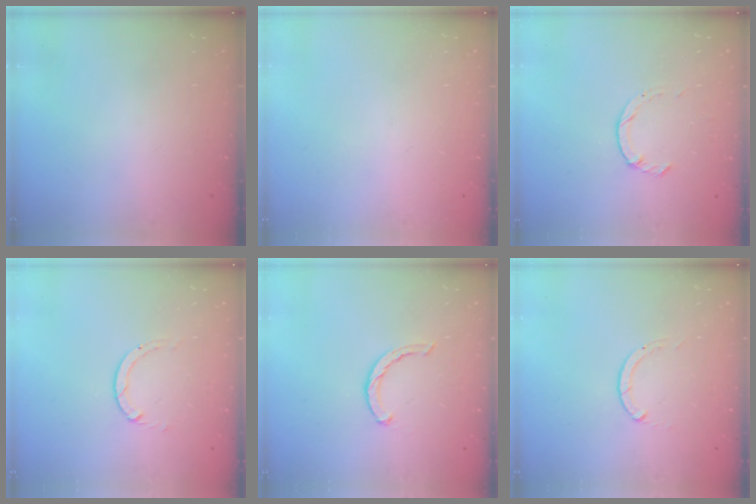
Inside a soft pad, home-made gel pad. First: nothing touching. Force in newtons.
{"total": 0.0}
{"total": 1.0, "press": 1.0, "slide": 0.3}
{"total": 0.9, "press": 0.9, "slide": 0.1}
{"total": 2.7, "press": 2.7, "slide": 0.4}
{"total": 0.0}